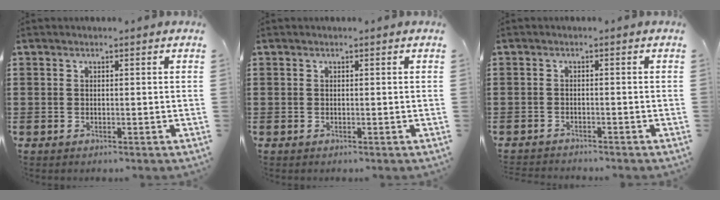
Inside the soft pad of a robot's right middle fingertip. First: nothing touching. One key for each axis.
{"total": 0.0}
{"total": 1.3, "fx": -1.3, "fy": 0.0, "fz": 0.0, "tx": -0.003, "ty": 0.001, "tz": -0.028}